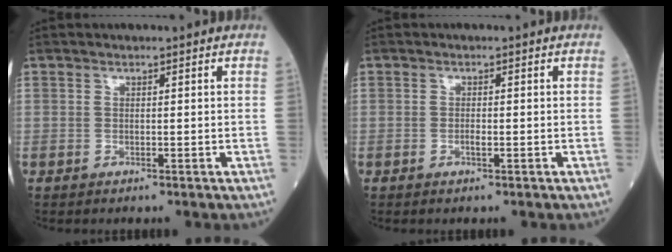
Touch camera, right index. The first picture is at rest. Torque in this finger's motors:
{"motor_torque": [-0.05, -0.05, -0.02, 0.00]}